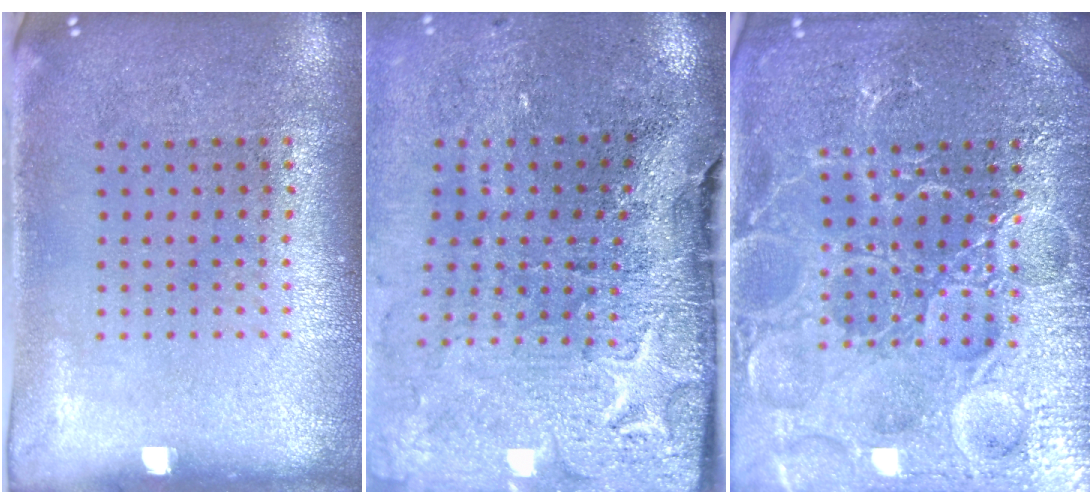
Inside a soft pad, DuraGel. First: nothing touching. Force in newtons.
{"total": 4.1, "press": 3.4, "slide": 2.3}
{"total": 7.4, "press": 7.4, "slide": 0.9}